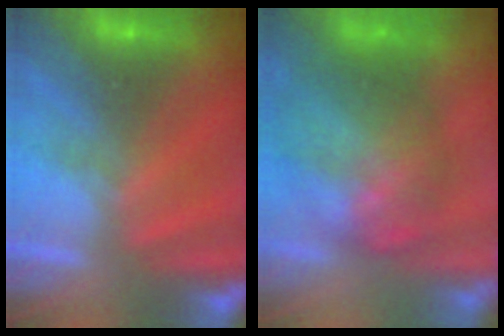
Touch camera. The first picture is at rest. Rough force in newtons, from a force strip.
{"total": 9.1}